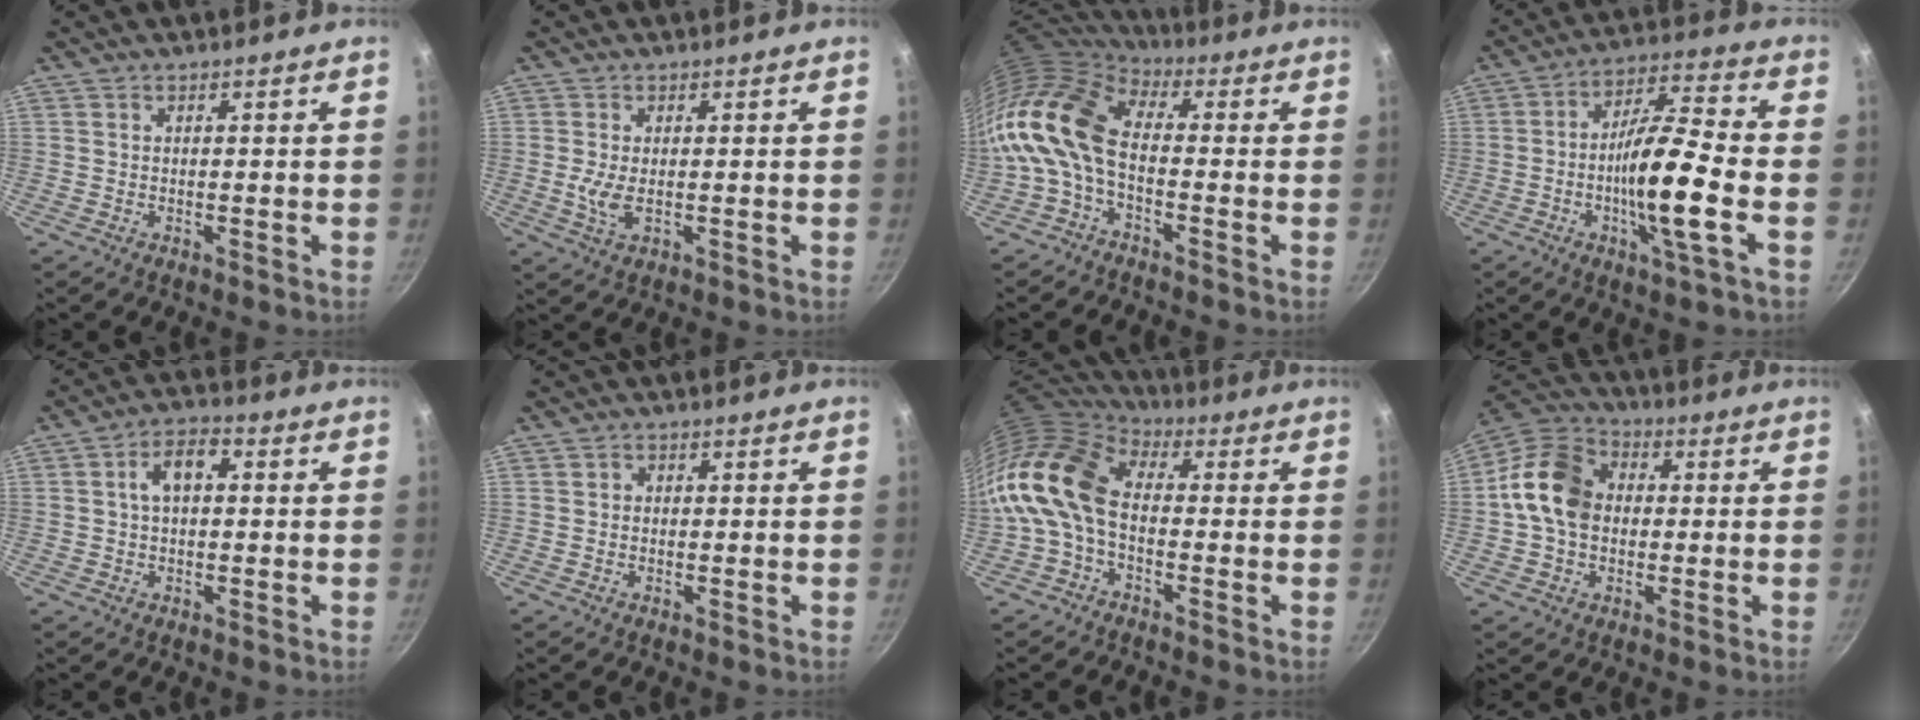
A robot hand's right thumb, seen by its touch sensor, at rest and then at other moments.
{"total": 3.6, "force": [-0.1, 1.5, 3.2], "torque": [-0.071, -0.005, 0.002]}
{"total": 11.4, "force": [-1.9, 6.5, 9.2], "torque": [-0.170, 0.028, -0.056]}
{"total": 14.2, "force": [-3.3, 2.0, 13.7], "torque": [-0.242, 0.024, -0.067]}
{"total": 6.1, "force": [0.8, 3.7, 4.8], "torque": [-0.070, 0.020, 0.005]}
{"total": 1.0, "force": [0.0, 1.0, 0.3], "torque": [-0.003, 0.006, -0.001]}
{"total": 12.6, "force": [-1.6, 7.9, 9.7], "torque": [-0.176, 0.029, -0.049]}
{"total": 13.0, "force": [0.3, 9.9, 8.4], "torque": [-0.123, 0.025, -0.015]}